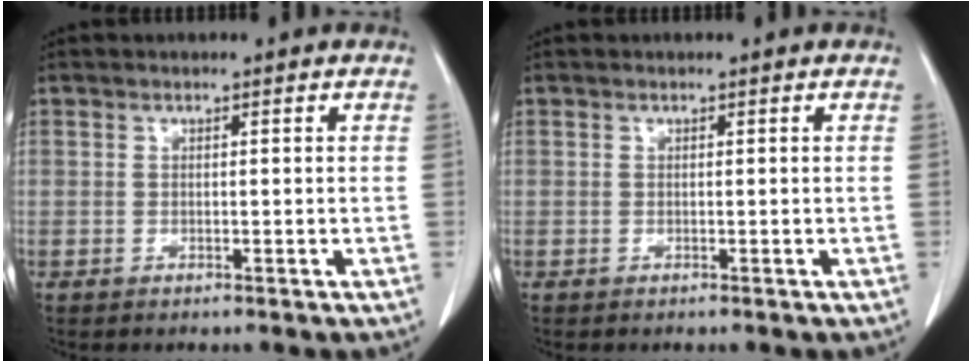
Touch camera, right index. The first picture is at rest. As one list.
[{"total": 0.0}]